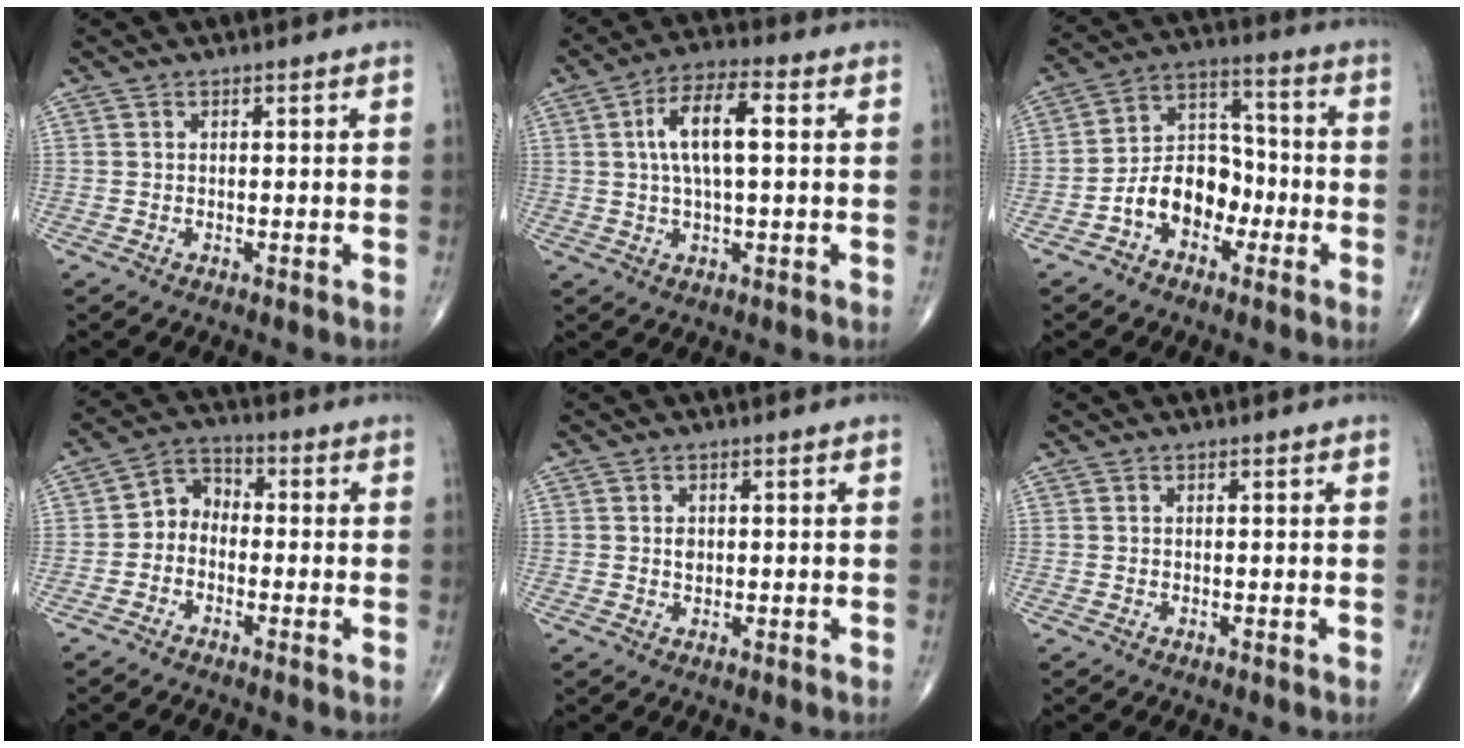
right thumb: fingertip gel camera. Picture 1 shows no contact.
{"total": 9.7, "force": [1.6, 3.5, 9.0], "torque": [-0.167, 0.019, 0.022]}
{"total": 11.2, "force": [-4.0, 7.8, 7.0], "torque": [-0.086, 0.050, -0.080]}
{"total": 5.2, "force": [-1.4, 4.0, 2.9], "torque": [-0.026, 0.027, -0.046]}
{"total": 1.4, "force": [0.1, 1.0, 0.9], "torque": [-0.010, 0.000, 0.004]}
{"total": 0.0}